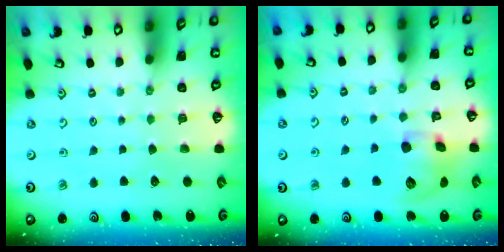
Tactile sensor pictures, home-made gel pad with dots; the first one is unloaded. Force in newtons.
{"total": 13.1, "press": 12.9, "slide": 2.2}